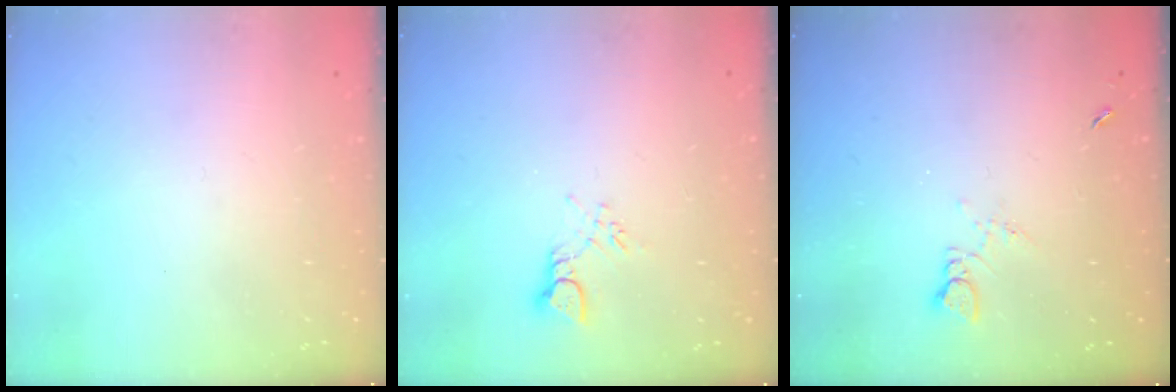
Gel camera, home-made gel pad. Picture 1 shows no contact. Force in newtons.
{"total": 2.9, "press": 2.8, "slide": 0.5}
{"total": 4.3, "press": 4.2, "slide": 0.6}